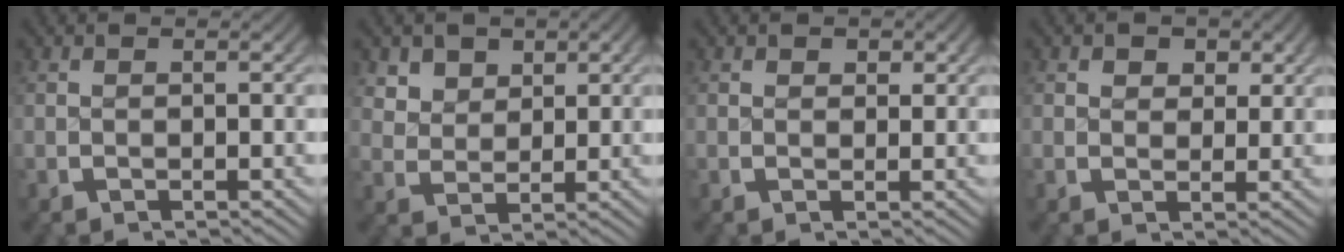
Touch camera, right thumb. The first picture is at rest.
{"total": 3.5, "force": [1.6, 2.7, 1.5], "torque": [-0.027, -0.014, 0.040]}
{"total": 1.0, "force": [0.7, 0.7, 0.3], "torque": [0.002, -0.004, 0.014]}
{"total": 2.0, "force": [1.0, 1.5, 0.8], "torque": [-0.005, -0.012, 0.021]}